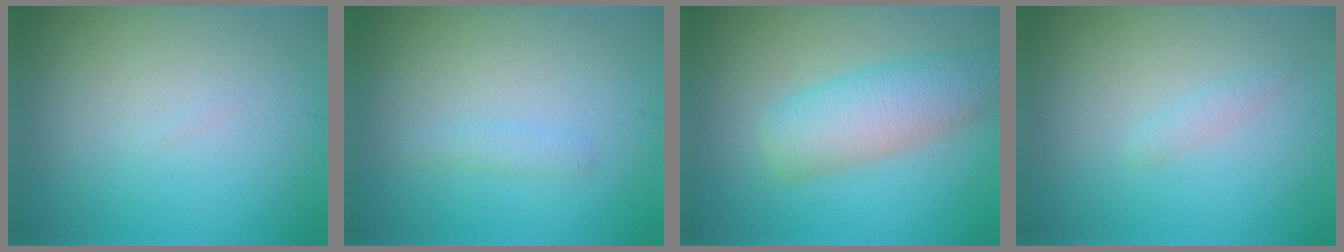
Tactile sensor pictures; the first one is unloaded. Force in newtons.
{"total": 0.9, "press": 0.9, "slide": 0.0}
{"total": 5.4, "press": 5.4, "slide": 0.2}
{"total": 0.9, "press": 0.9, "slide": 0.0}